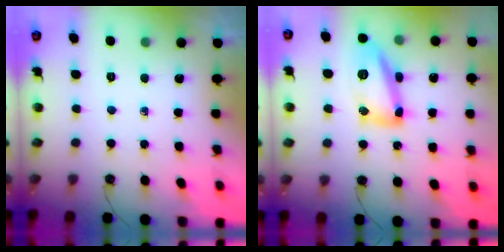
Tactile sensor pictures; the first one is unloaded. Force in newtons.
{"total": 14.1, "press": 14.0, "slide": 1.2}